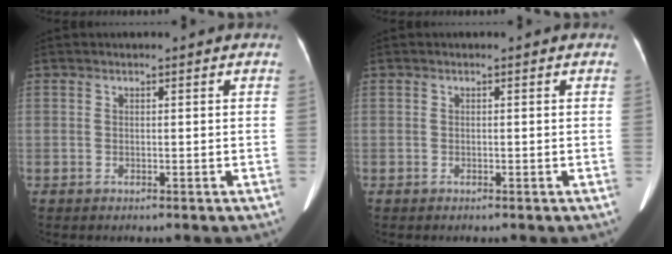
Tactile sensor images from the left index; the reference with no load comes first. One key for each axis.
{"total": 0.0}